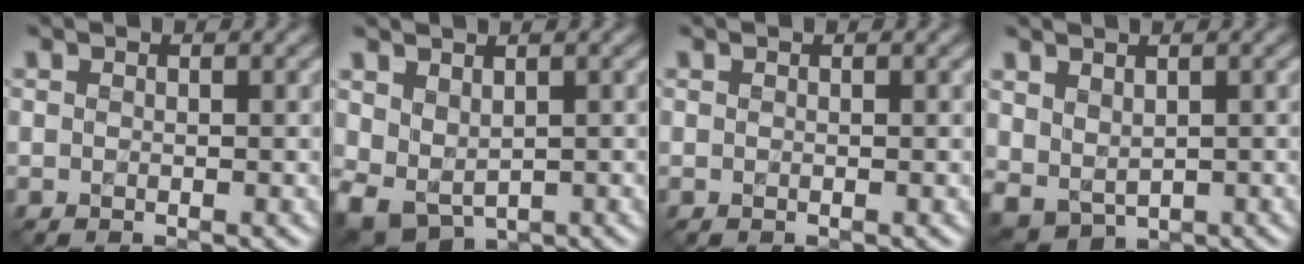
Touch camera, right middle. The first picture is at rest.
{"total": 3.7, "force": [0.9, 2.7, 2.4], "torque": [-0.057, -0.013, 0.023]}
{"total": 0.0}
{"total": 2.6, "force": [1.2, 1.9, 1.4], "torque": [-0.032, -0.008, 0.029]}